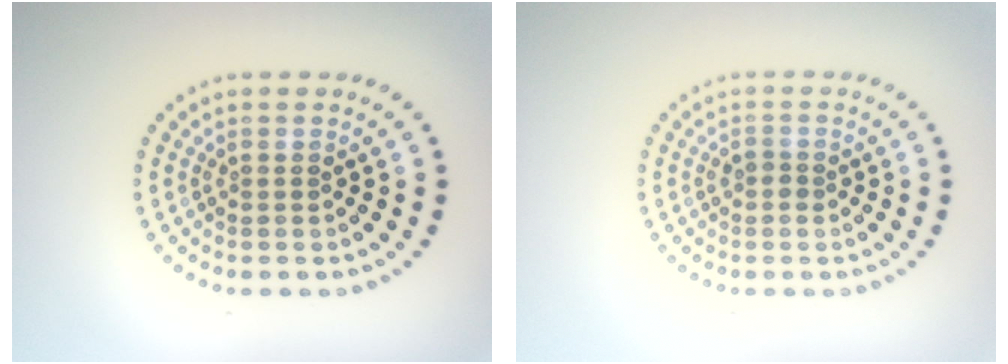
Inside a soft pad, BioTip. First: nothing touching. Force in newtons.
{"total": 1.0, "press": 0.9, "slide": 0.3}